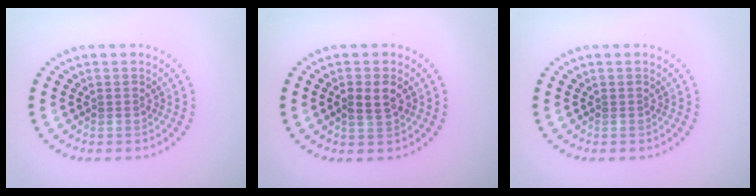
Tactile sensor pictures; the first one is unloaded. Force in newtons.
{"total": 2.3, "press": 2.3, "slide": 0.3}
{"total": 0.0}